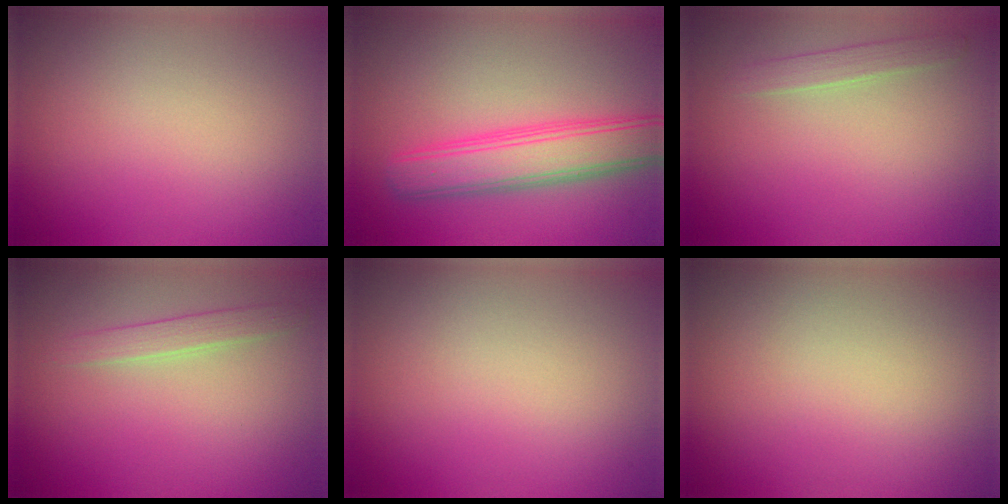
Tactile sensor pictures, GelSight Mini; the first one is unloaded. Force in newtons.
{"total": 5.5, "press": 5.5, "slide": 0.2}
{"total": 1.4, "press": 1.4, "slide": 0.0}
{"total": 1.6, "press": 1.6, "slide": 0.0}
{"total": 0.0}
{"total": 0.0}